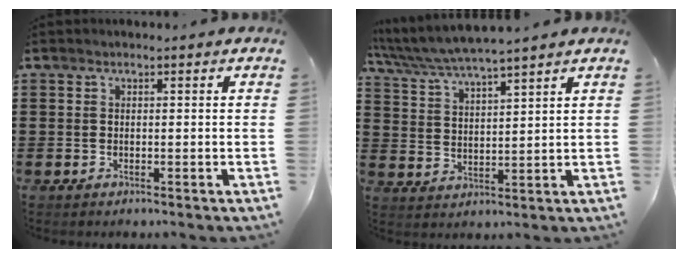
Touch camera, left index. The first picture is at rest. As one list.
[{"total": 4.7, "force": [4.4, -0.4, 1.6], "torque": [-0.049, -0.026, 0.075]}]